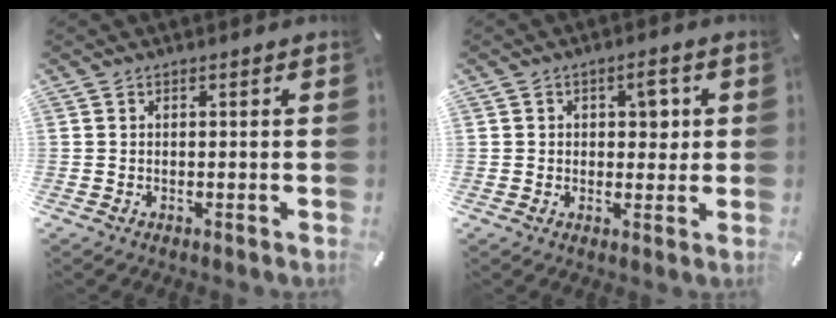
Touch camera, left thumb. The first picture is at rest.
{"total": 4.6, "force": [1.0, 3.2, 3.1], "torque": [-0.032, -0.003, 0.007]}